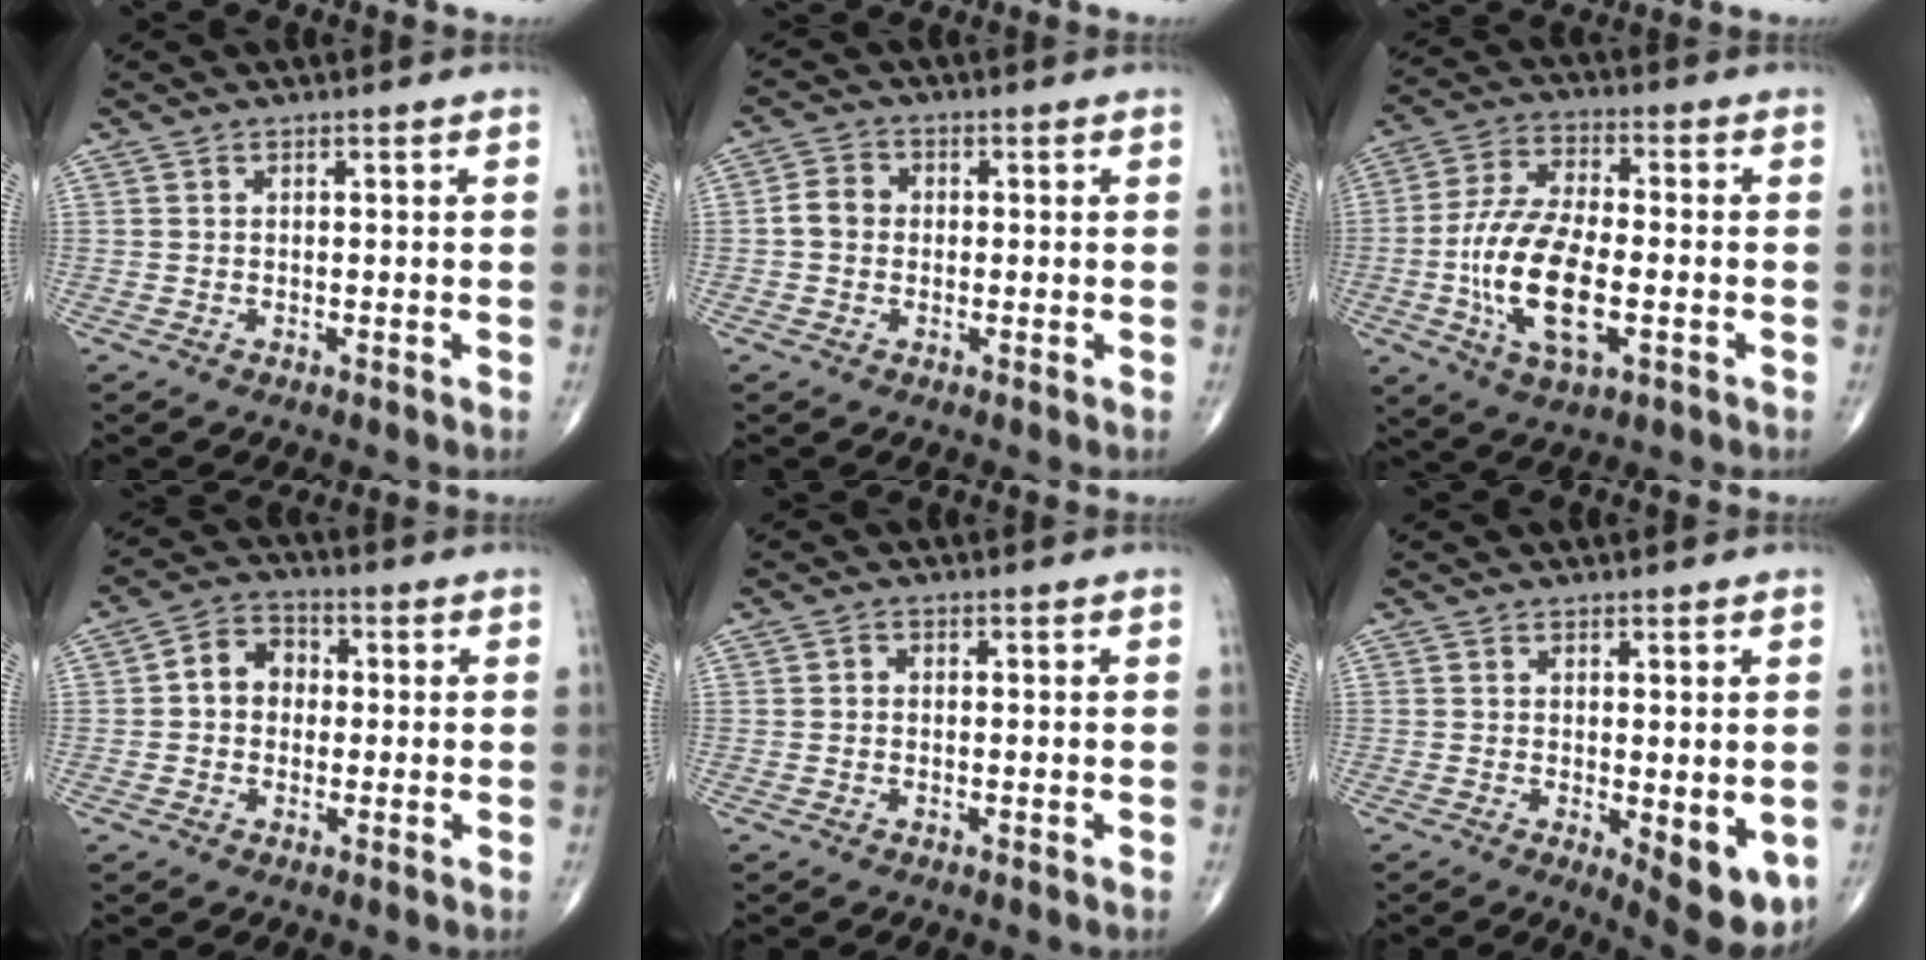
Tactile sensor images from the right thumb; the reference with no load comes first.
{"total": 3.9, "force": [-0.3, 3.4, 2.0], "torque": [-0.029, 0.012, -0.013]}
{"total": 15.9, "force": [-3.3, 7.2, 13.8], "torque": [-0.269, 0.013, -0.059]}
{"total": 6.4, "force": [0.2, 5.3, 3.7], "torque": [-0.040, 0.022, -0.010]}
{"total": 0.8, "force": [-0.1, 0.7, 0.4], "torque": [0.001, 0.003, -0.007]}
{"total": 7.9, "force": [-1.7, 2.8, 7.2], "torque": [-0.087, -0.021, -0.016]}